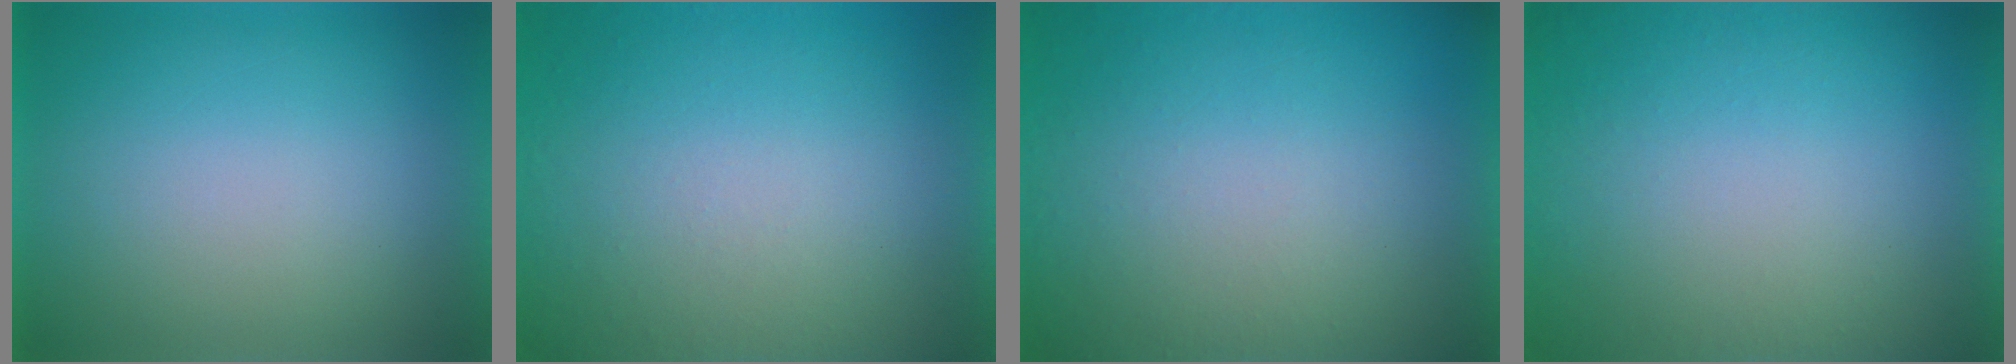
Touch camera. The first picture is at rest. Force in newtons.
{"total": 8.4}
{"total": 5.0}
{"total": 4.7}